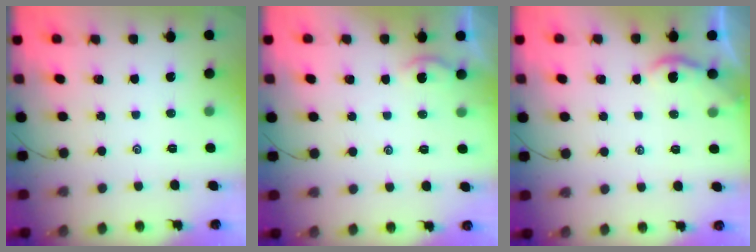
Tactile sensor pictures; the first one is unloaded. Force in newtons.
{"total": 1.2, "press": 1.2, "slide": 0.2}
{"total": 1.8, "press": 1.7, "slide": 0.5}